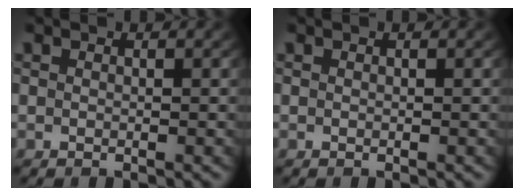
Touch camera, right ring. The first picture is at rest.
{"total": 0.0}